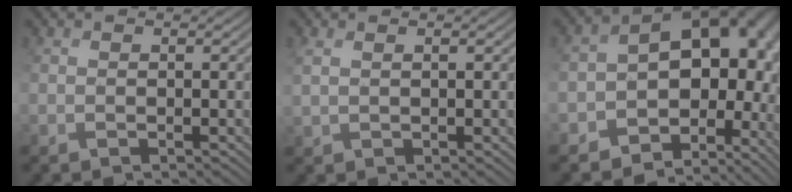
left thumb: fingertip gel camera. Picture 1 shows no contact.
{"total": 1.3, "force": [1.2, 0.1, 0.4], "torque": [-0.010, 0.007, 0.029]}
{"total": 14.8, "force": [-1.2, 10.1, 10.8], "torque": [-0.140, -0.023, 0.015]}